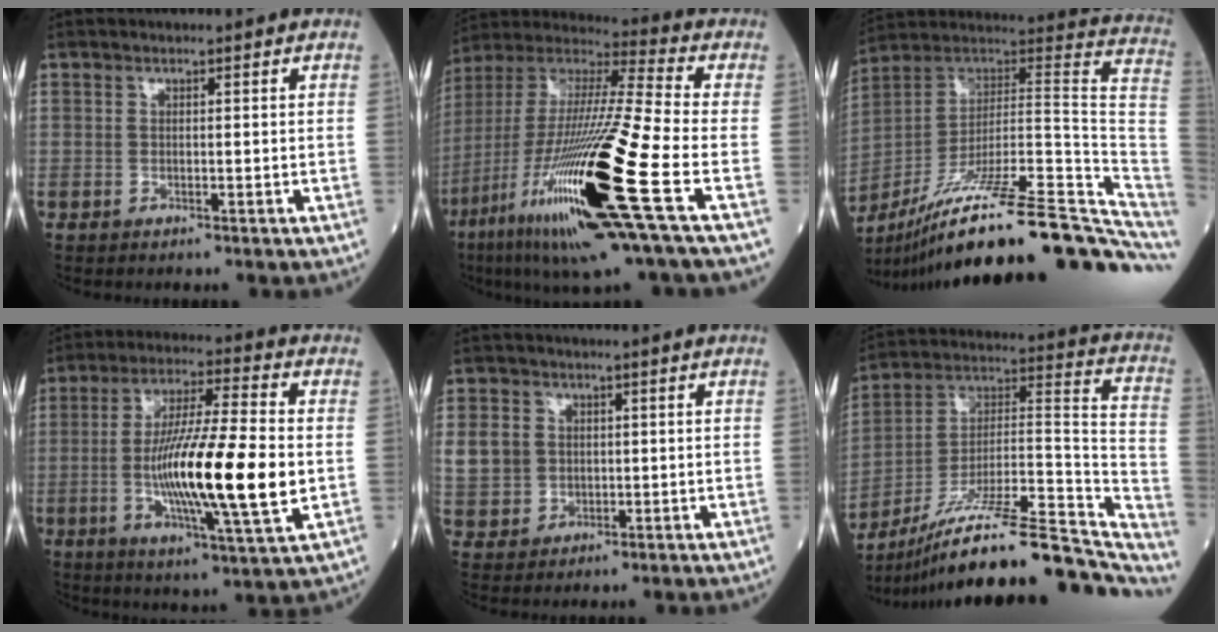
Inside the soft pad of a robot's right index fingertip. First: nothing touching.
{"total": 26.9, "force": [-9.5, 1.5, 25.2], "torque": [-0.494, -0.053, -0.176]}
{"total": 33.0, "force": [-22.9, 4.6, 23.3], "torque": [-0.260, 0.012, -0.345]}
{"total": 18.1, "force": [-2.0, 1.2, 18.0], "torque": [-0.321, -0.013, -0.038]}
{"total": 8.1, "force": [1.3, 7.4, 2.9], "torque": [-0.081, 0.016, 0.042]}
{"total": 29.4, "force": [-24.9, 4.3, 15.0], "torque": [-0.160, 0.012, -0.372]}